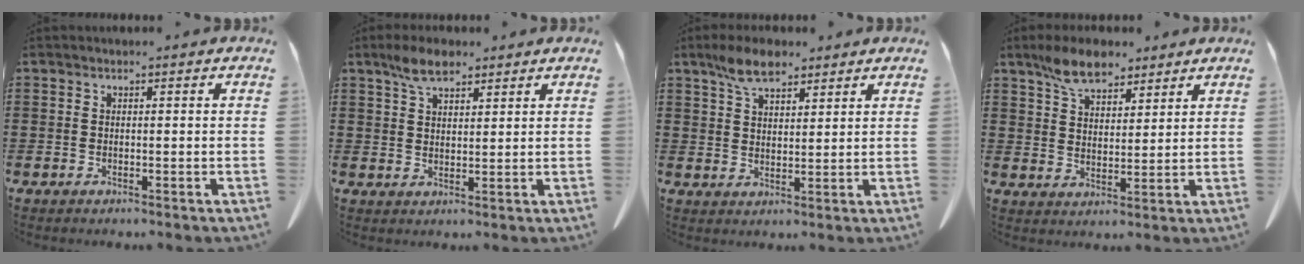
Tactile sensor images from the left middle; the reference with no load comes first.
{"total": 5.0, "force": [3.6, 2.1, 2.8], "torque": [-0.065, 0.006, 0.067]}
{"total": 6.1, "force": [4.5, 2.6, 3.2], "torque": [-0.076, 0.001, 0.084]}
{"total": 7.3, "force": [5.7, 3.1, 3.3], "torque": [-0.076, -0.005, 0.106]}